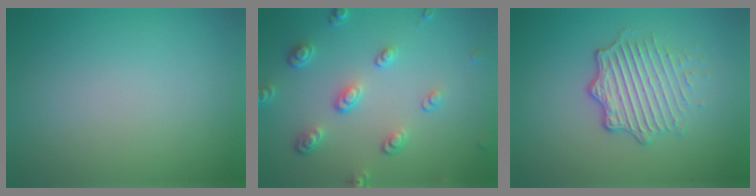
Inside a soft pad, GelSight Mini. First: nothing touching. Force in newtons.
{"total": 3.9, "press": 3.0, "slide": 2.5}
{"total": 4.7, "press": 3.4, "slide": 3.2}